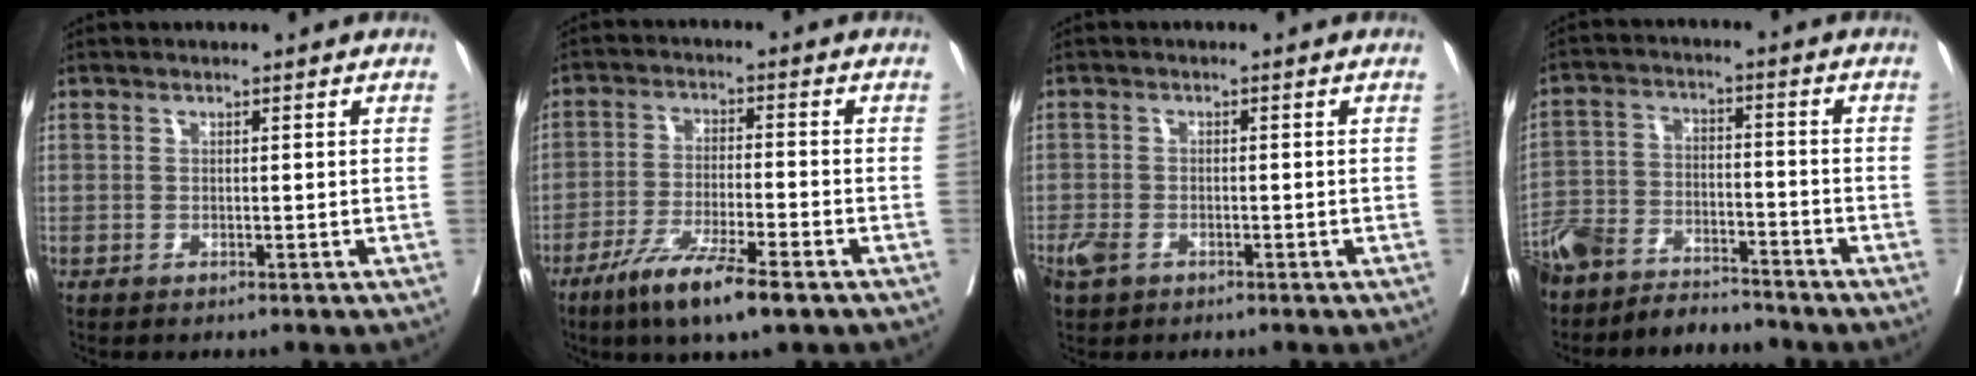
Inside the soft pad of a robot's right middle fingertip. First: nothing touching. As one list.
[{"total": 9.6, "force": [-6.2, 0.9, 7.3], "torque": [-0.138, -0.020, -0.107]}, {"total": 3.3, "force": [-2.0, 2.0, 1.7], "torque": [-0.036, -0.001, -0.033]}, {"total": 13.0, "force": [-11.5, 4.6, 4.0], "torque": [-0.079, 0.010, -0.197]}]